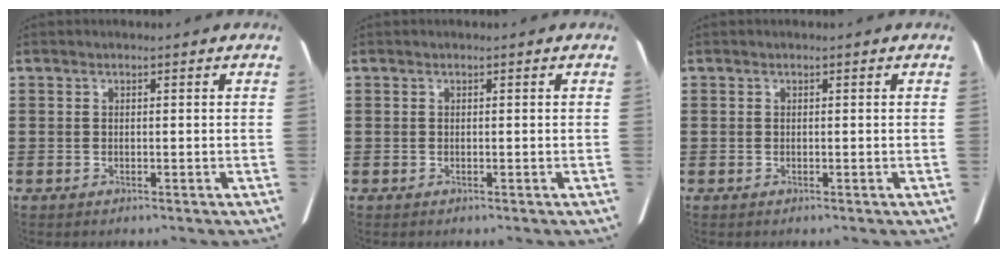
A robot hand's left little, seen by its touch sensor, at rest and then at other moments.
{"total": 0.0}
{"total": 0.0}